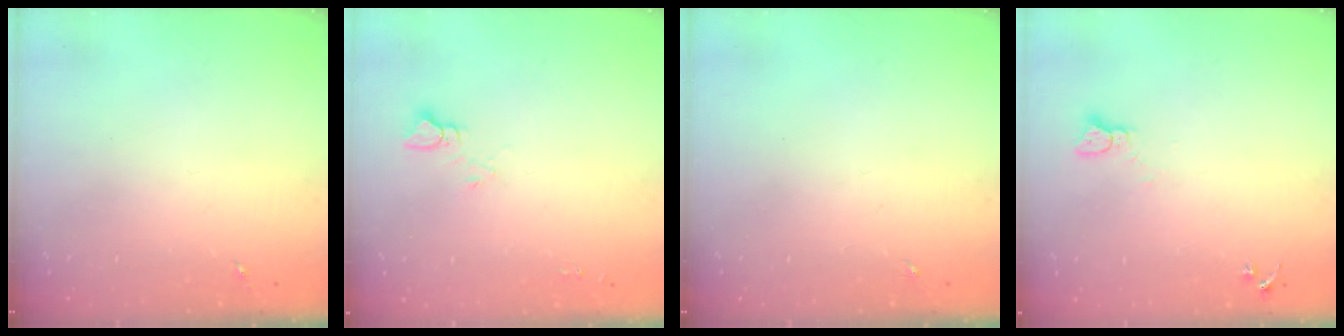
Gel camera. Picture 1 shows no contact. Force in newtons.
{"total": 6.0, "press": 6.0, "slide": 0.4}
{"total": 0.0}
{"total": 2.3, "press": 2.3, "slide": 0.2}